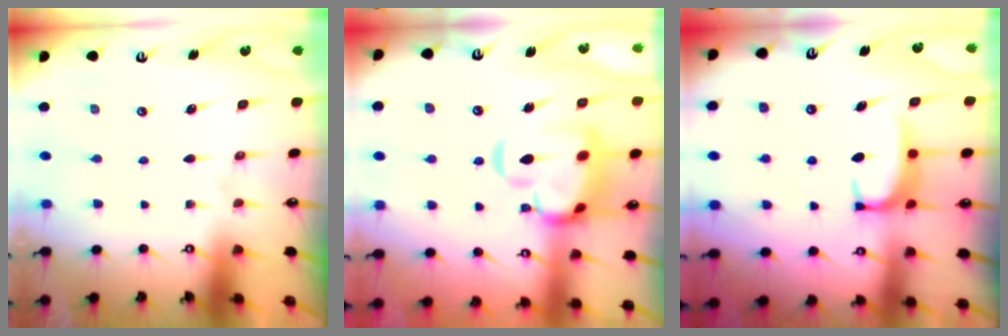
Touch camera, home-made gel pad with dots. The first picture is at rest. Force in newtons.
{"total": 10.7, "press": 10.5, "slide": 2.0}
{"total": 2.0, "press": 1.9, "slide": 0.5}